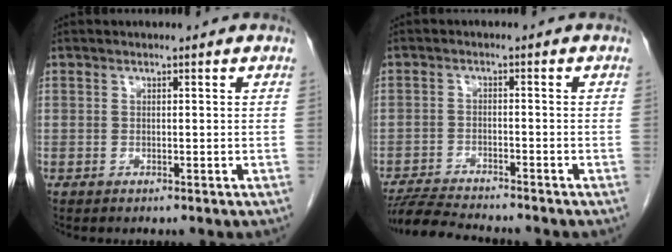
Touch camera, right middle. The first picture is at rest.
{"total": 7.2, "force": [-6.9, 0.0, 2.2], "torque": [-0.038, -0.016, -0.118]}